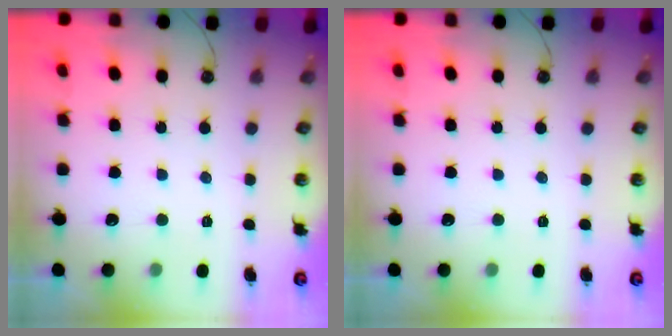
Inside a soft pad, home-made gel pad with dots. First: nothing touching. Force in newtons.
{"total": 0.0}